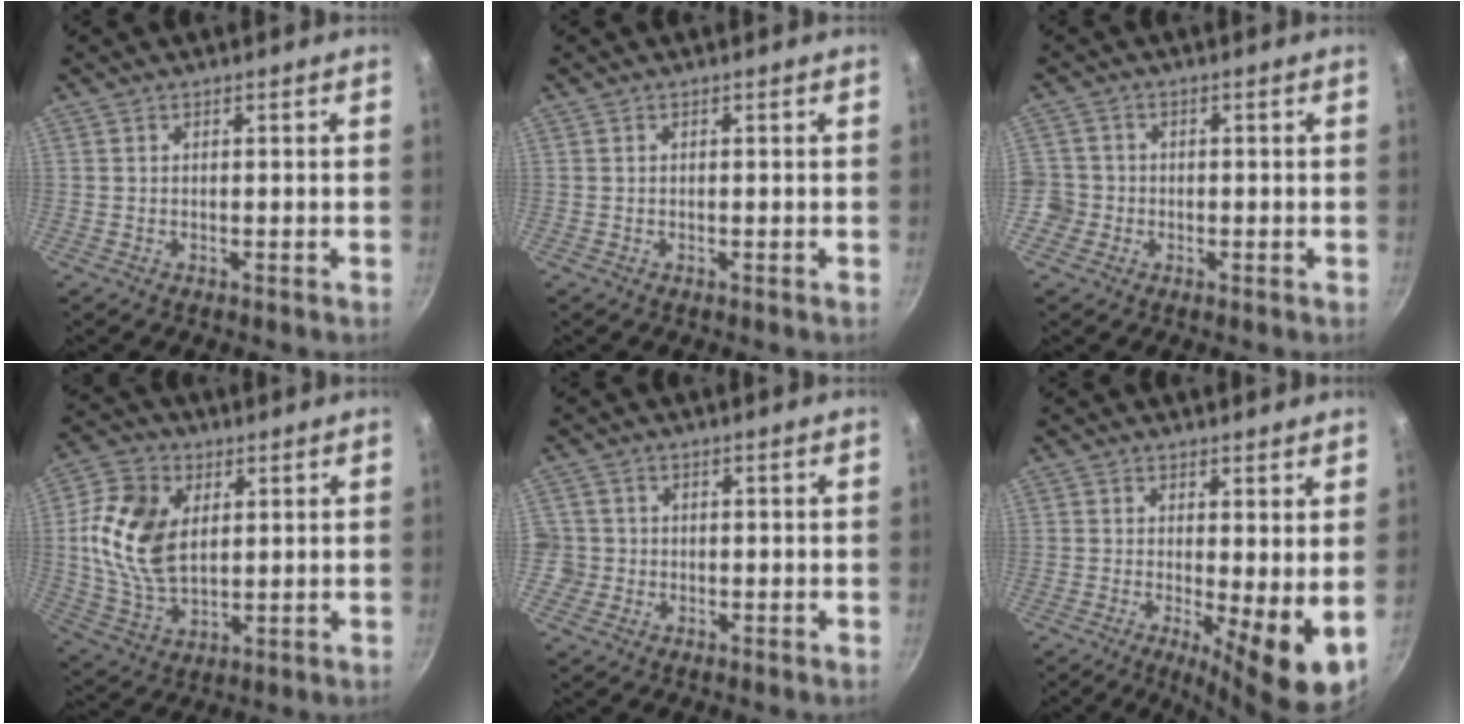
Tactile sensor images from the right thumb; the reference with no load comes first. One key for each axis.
{"total": 0.0}
{"total": 4.5, "fx": -1.4, "fy": 4.2, "fz": 0.9, "tx": 0.001, "ty": 0.019, "tz": -0.029}
{"total": 15.0, "fx": 2.9, "fy": 9.9, "fz": 11.0, "tx": -0.198, "ty": -0.009, "tz": 0.055}
{"total": 3.3, "fx": -0.6, "fy": 3.3, "fz": 0.5, "tx": 0.009, "ty": 0.013, "tz": -0.011}
{"total": 8.5, "fx": -0.2, "fy": 2.1, "fz": 8.2, "tx": -0.113, "ty": -0.016, "tz": 0.000}